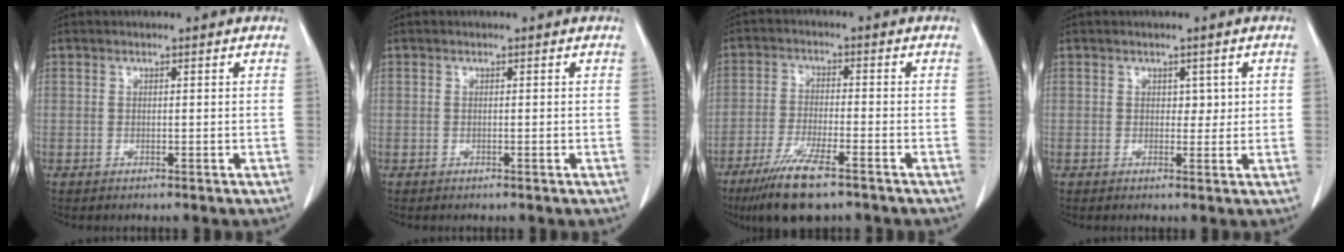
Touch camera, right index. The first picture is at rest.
{"total": 0.0}
{"total": 9.5, "force": [-6.5, 1.5, 6.8], "torque": [-0.127, -0.022, -0.112]}
{"total": 1.9, "force": [0.5, 1.3, 1.2], "torque": [-0.008, -0.001, 0.006]}